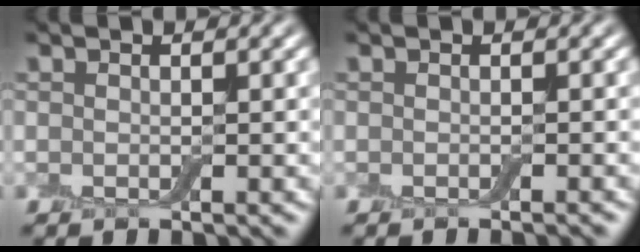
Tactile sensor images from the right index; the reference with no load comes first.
{"total": 0.7, "force": [-0.5, 0.1, 0.5], "torque": [-0.002, 0.001, -0.010]}